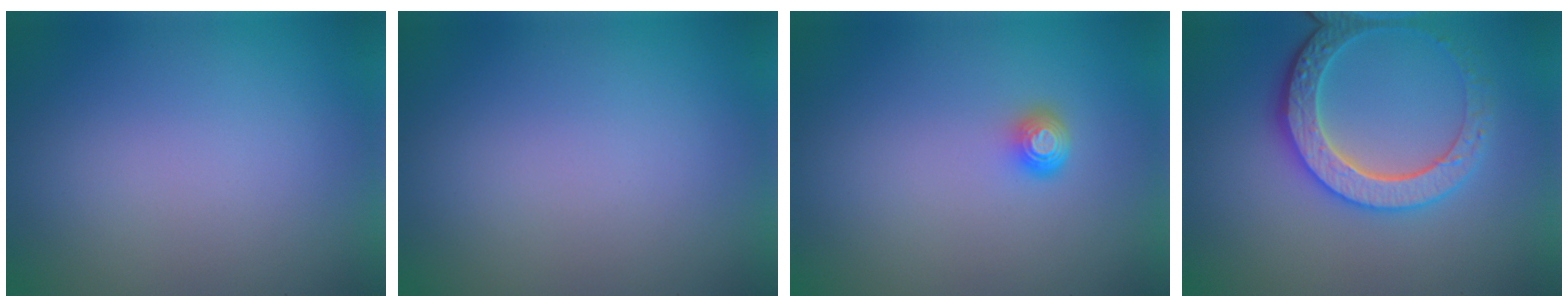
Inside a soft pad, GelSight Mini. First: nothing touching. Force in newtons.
{"total": 0.0}
{"total": 1.5, "press": 1.2, "slide": 0.9}
{"total": 4.6, "press": 4.2, "slide": 1.9}